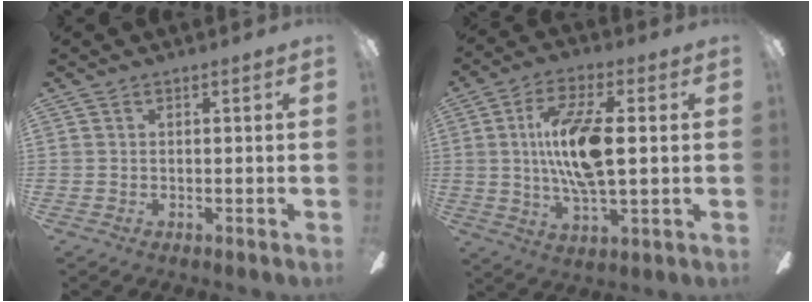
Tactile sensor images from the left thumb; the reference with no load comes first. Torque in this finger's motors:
{"motor_torque": [1.81, 2.19, 2.10, -0.29, 0.46]}